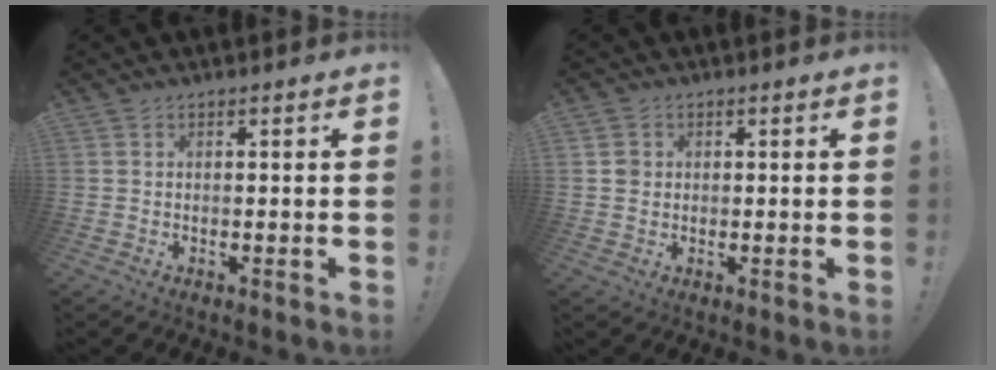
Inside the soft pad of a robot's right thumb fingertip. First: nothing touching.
{"total": 2.8, "force": [0.4, 2.6, 0.8], "torque": [-0.004, 0.002, 0.006]}